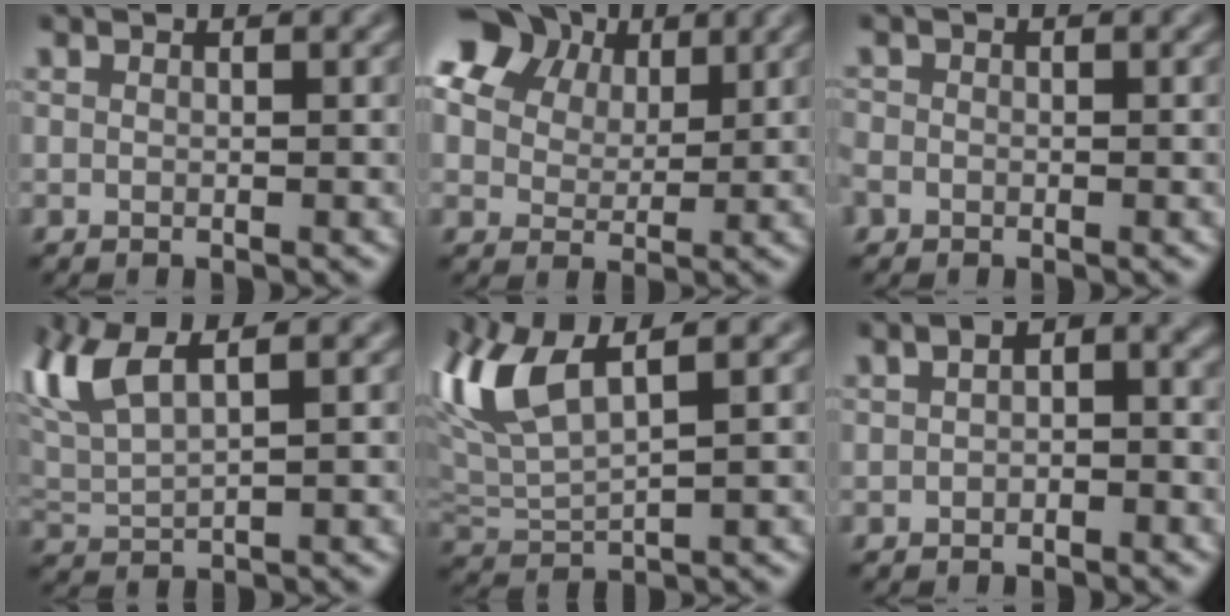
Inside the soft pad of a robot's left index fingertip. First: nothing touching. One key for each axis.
{"total": 12.9, "fx": 7.1, "fy": 8.4, "fz": 6.7, "tx": -0.146, "ty": 0.038, "tz": 0.128}
{"total": 1.2, "fx": -0.6, "fy": 1.0, "fz": 0.3, "tx": 0.000, "ty": -0.004, "tz": -0.014}
{"total": 5.7, "fx": 2.9, "fy": 1.9, "fz": 4.5, "tx": -0.114, "ty": 0.017, "tz": 0.059}
{"total": 7.0, "fx": 3.1, "fy": 2.4, "fz": 5.9, "tx": -0.140, "ty": 0.017, "tz": 0.059}
{"total": 2.8, "fx": -0.2, "fy": 1.7, "fz": 2.2, "tx": -0.028, "ty": 0.008, "tz": -0.012}